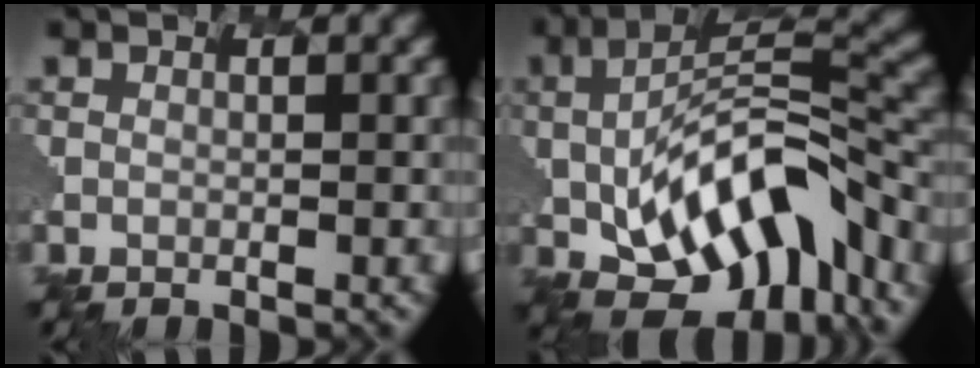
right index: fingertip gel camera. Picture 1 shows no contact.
{"total": 12.0, "force": [-3.2, 6.0, 9.9], "torque": [-0.173, 0.000, -0.050]}